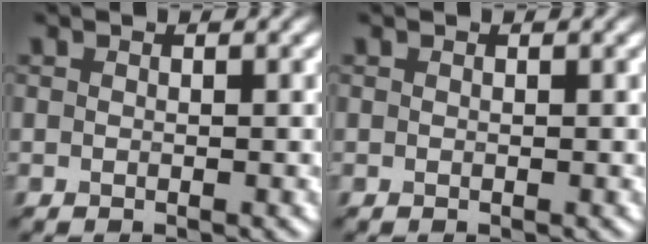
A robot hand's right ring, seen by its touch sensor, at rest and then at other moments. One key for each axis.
{"total": 0.0}